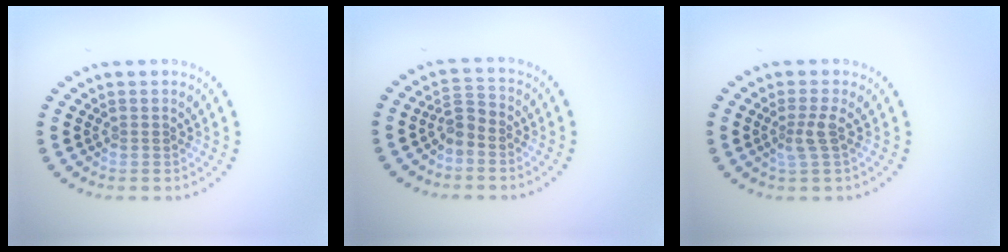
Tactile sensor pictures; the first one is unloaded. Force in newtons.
{"total": 1.9, "press": 1.6, "slide": 1.1}
{"total": 1.8, "press": 1.4, "slide": 1.2}